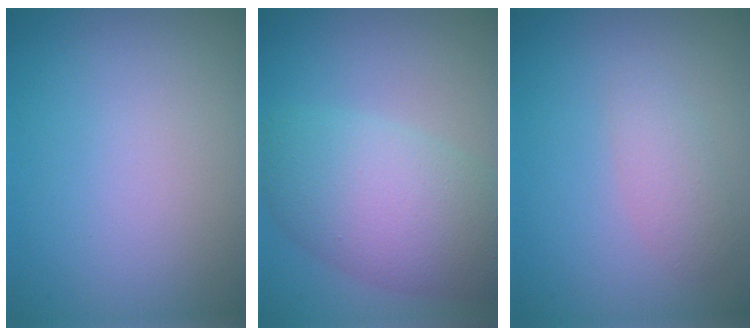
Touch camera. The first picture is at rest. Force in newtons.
{"total": 7.8, "press": 7.8, "slide": 0.3}
{"total": 1.9, "press": 1.9, "slide": 0.1}